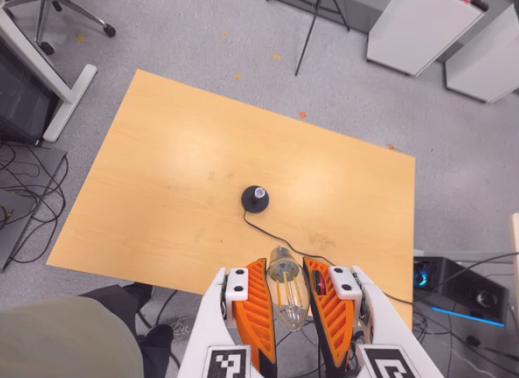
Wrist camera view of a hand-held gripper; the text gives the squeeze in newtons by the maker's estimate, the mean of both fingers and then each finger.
{"total": 19.3, "left": 20.7, "right": 18.0}